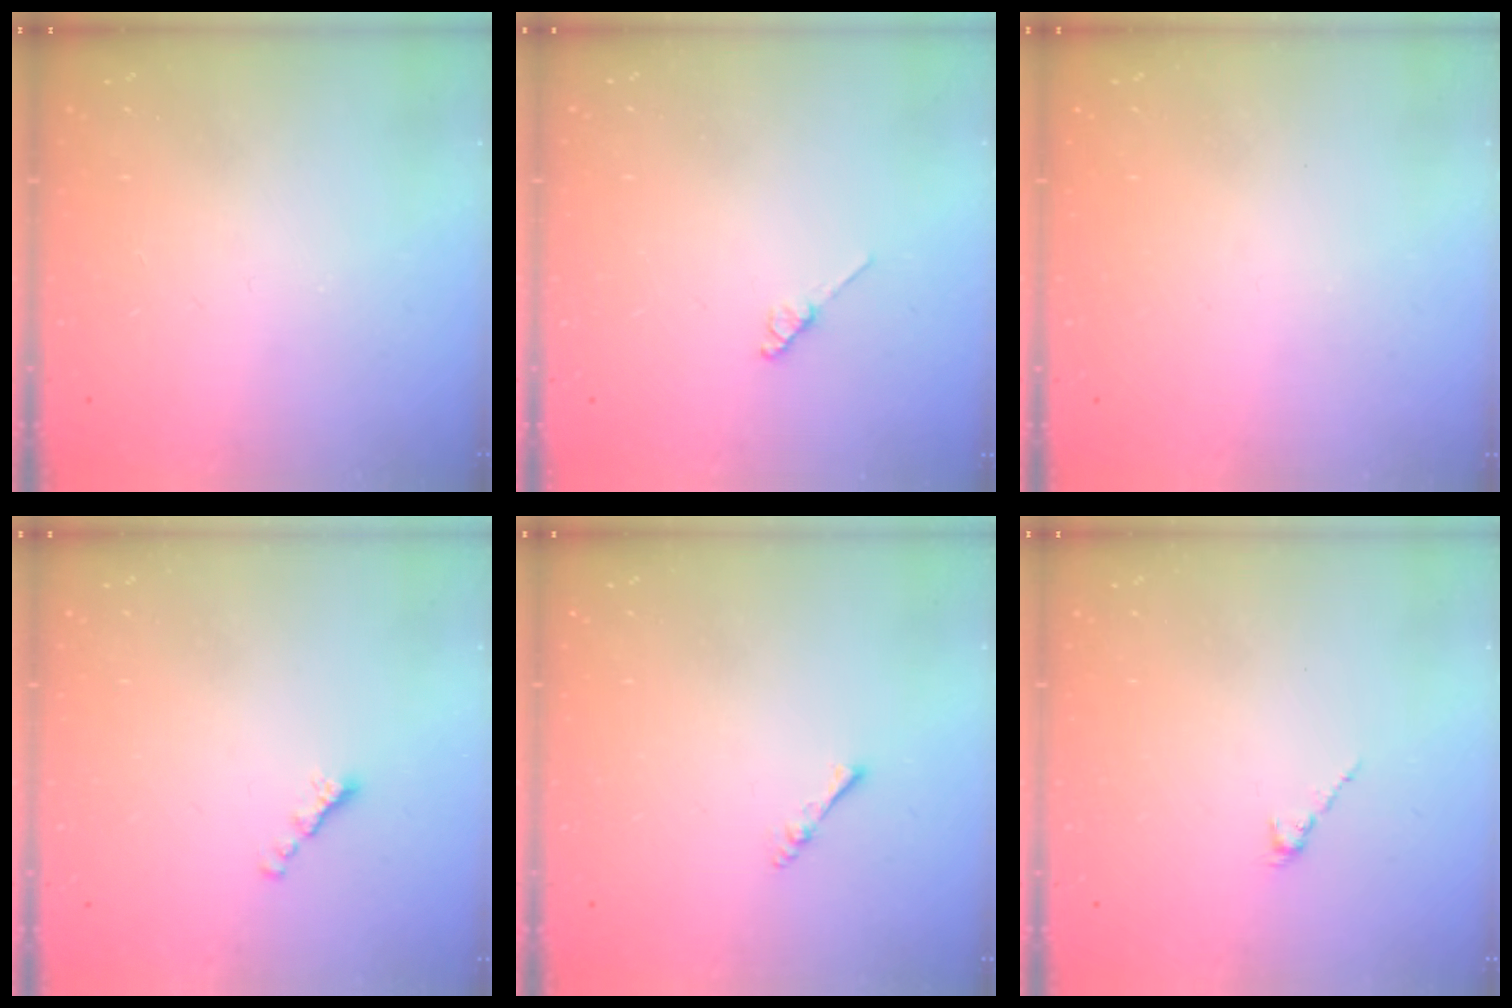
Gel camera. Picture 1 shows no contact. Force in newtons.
{"total": 2.0, "press": 1.9, "slide": 0.3}
{"total": 0.8, "press": 0.7, "slide": 0.3}
{"total": 0.0}
{"total": 2.4, "press": 2.3, "slide": 0.5}
{"total": 1.3, "press": 1.2, "slide": 0.5}